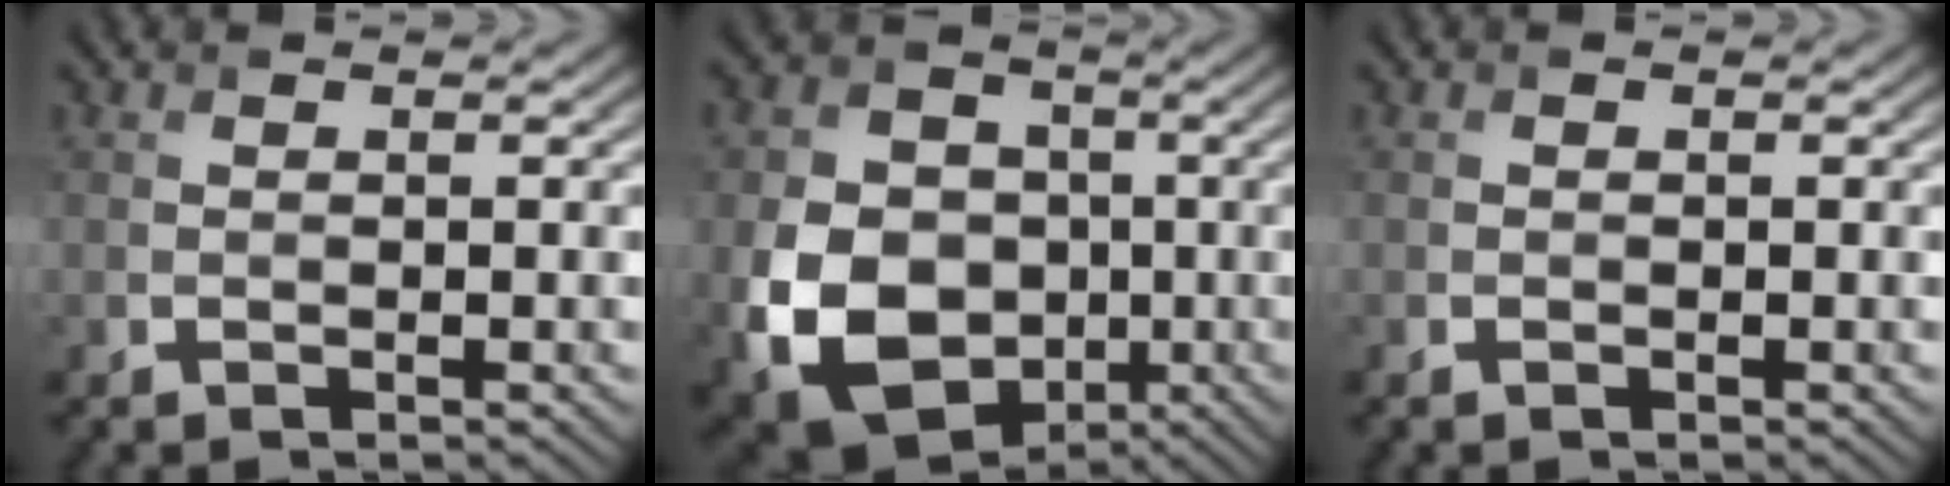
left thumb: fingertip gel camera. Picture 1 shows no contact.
{"total": 13.8, "force": [-3.2, 10.8, 7.9], "torque": [-0.190, -0.032, -0.062]}
{"total": 0.6, "force": [-0.3, 0.4, 0.3], "torque": [-0.007, -0.002, -0.005]}